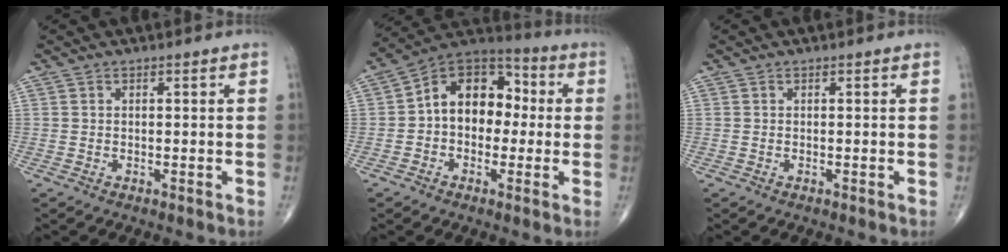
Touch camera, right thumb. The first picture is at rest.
{"total": 13.6, "force": [0.4, 9.8, 9.4], "torque": [-0.100, 0.043, -0.012]}
{"total": 0.0}